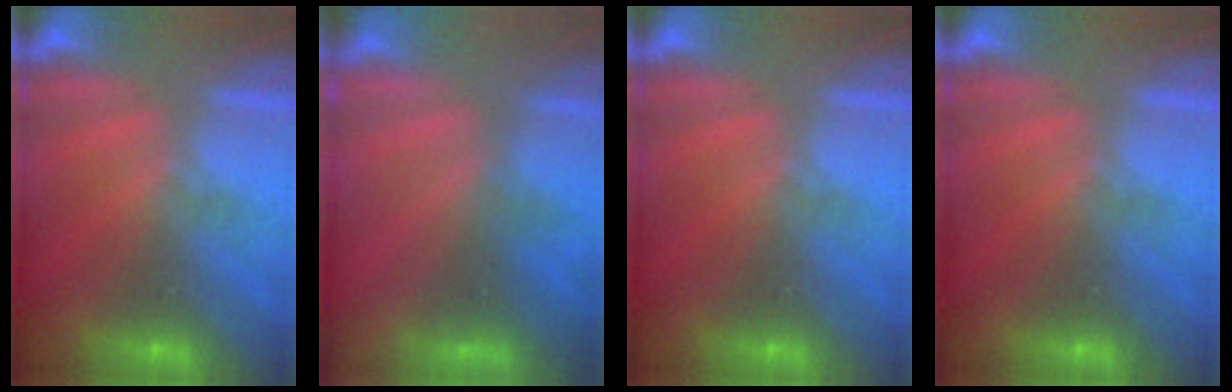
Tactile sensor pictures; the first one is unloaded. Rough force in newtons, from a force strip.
{"total": 5.3}
{"total": 0.0}
{"total": 0.0}